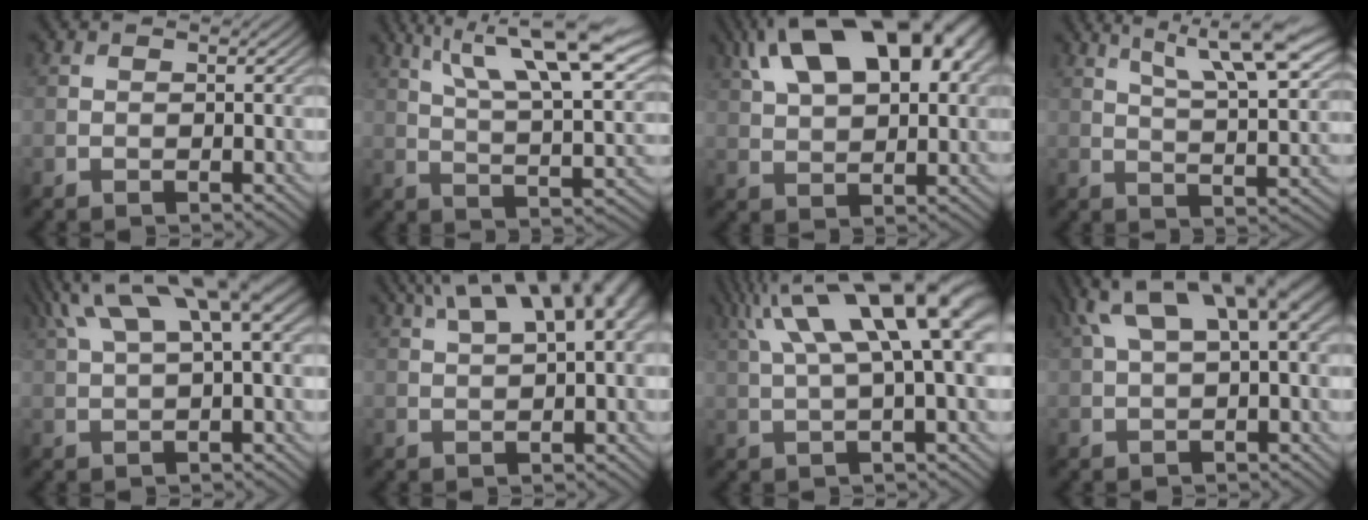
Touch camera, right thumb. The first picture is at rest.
{"total": 15.6, "force": [8.4, 4.7, 12.3], "torque": [-0.203, 0.016, 0.142]}
{"total": 18.6, "force": [9.4, 8.9, 13.3], "torque": [-0.249, 0.063, 0.130]}
{"total": 11.4, "force": [6.4, 3.2, 8.8], "torque": [-0.138, 0.008, 0.102]}
{"total": 10.9, "force": [5.3, 3.1, 9.0], "torque": [-0.193, 0.028, 0.105]}
{"total": 11.7, "force": [5.2, 4.4, 9.5], "torque": [-0.153, 0.037, 0.077]}
{"total": 14.5, "force": [5.6, 3.8, 12.8], "torque": [-0.223, 0.029, 0.102]}
{"total": 12.1, "force": [4.6, 4.8, 10.1], "torque": [-0.204, 0.018, 0.088]}